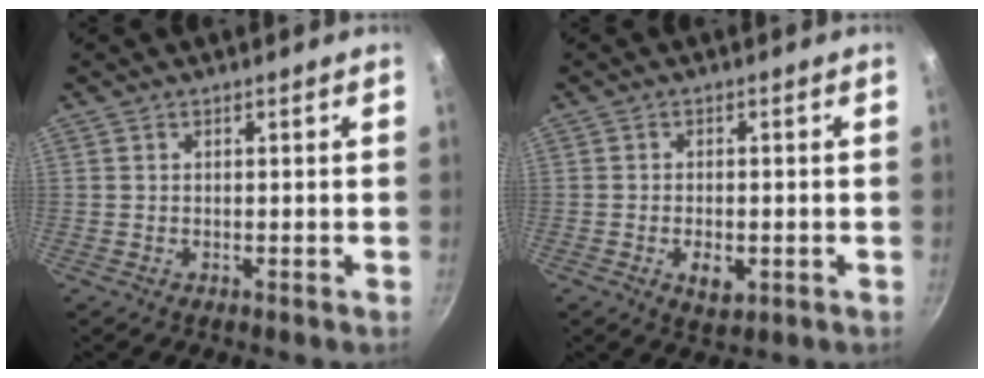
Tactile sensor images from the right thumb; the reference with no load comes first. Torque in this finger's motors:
{"motor_torque": [-0.29, 0.29, 0.08, 0.30, 0.00]}